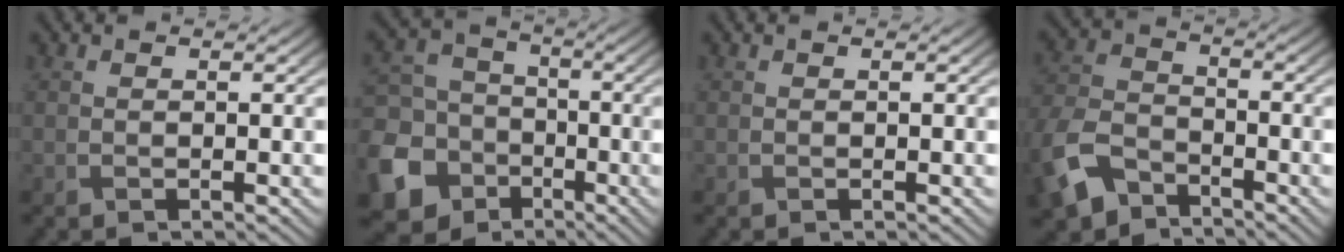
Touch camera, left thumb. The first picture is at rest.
{"total": 13.8, "force": [-5.9, 11.4, 5.0], "torque": [-0.174, -0.048, -0.127]}
{"total": 0.0}
{"total": 9.8, "force": [-6.1, 6.0, 4.8], "torque": [-0.130, -0.028, -0.135]}